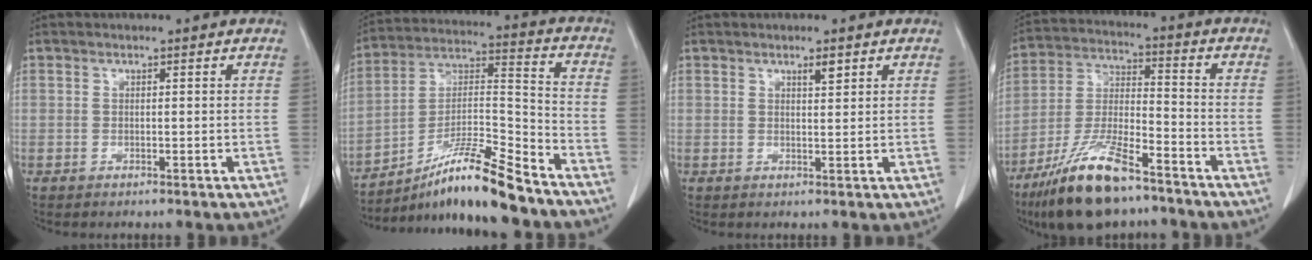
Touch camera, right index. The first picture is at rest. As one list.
[{"total": 15.0, "force": [-11.8, 0.3, 9.3], "torque": [-0.166, 0.008, -0.203]}, {"total": 1.6, "force": [1.1, 0.3, 1.1], "torque": [-0.020, -0.003, 0.018]}, {"total": 15.2, "force": [-10.7, 3.5, 10.2], "torque": [-0.210, -0.018, -0.196]}]